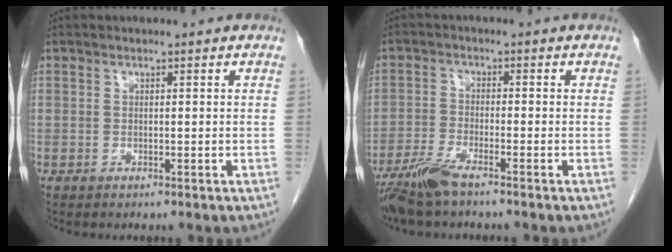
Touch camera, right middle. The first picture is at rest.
{"total": 5.4, "force": [-4.3, 0.4, 3.2], "torque": [-0.075, -0.015, -0.087]}